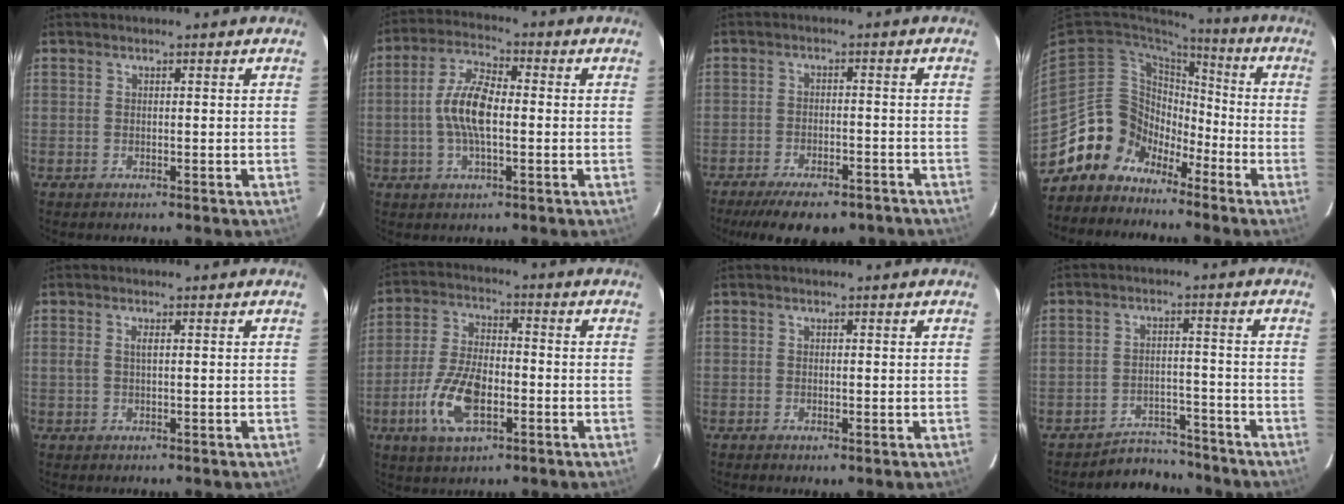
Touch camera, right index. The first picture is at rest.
{"total": 8.9, "force": [-0.8, 3.3, 8.3], "torque": [-0.167, 0.012, -0.020]}
{"total": 13.6, "force": [-10.6, 5.0, 6.9], "torque": [-0.148, -0.022, -0.150]}
{"total": 13.2, "force": [-8.8, 9.6, 2.2], "torque": [-0.065, 0.032, -0.163]}
{"total": 1.3, "force": [0.3, 0.3, 1.2], "torque": [-0.025, 0.002, 0.004]}
{"total": 12.1, "force": [-4.3, 5.6, 9.9], "torque": [-0.210, -0.004, -0.079]}
{"total": 0.8, "force": [-0.2, 0.4, 0.7], "torque": [-0.013, -0.004, -0.004]}
{"total": 7.3, "force": [-6.8, 2.7, -0.2], "torque": [-0.012, 0.021, -0.098]}